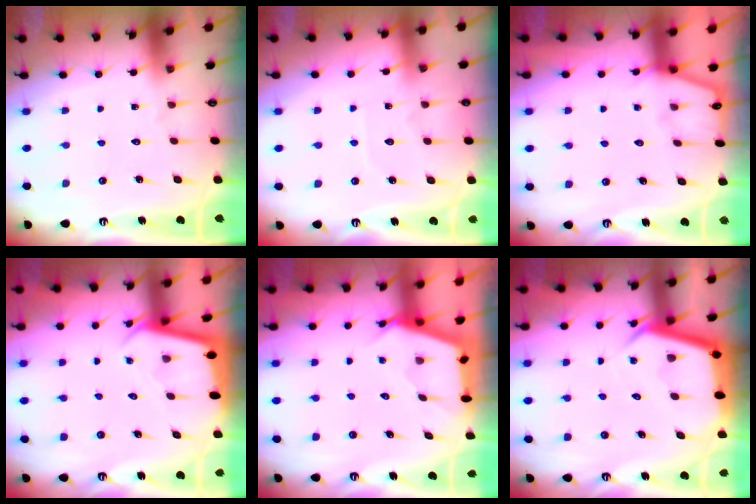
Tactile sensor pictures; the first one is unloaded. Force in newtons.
{"total": 3.9, "press": 3.9, "slide": 0.4}
{"total": 2.9, "press": 2.9, "slide": 0.5}
{"total": 2.3, "press": 2.3, "slide": 0.1}
{"total": 2.6, "press": 2.5, "slide": 0.3}
{"total": 5.1, "press": 5.1, "slide": 0.3}